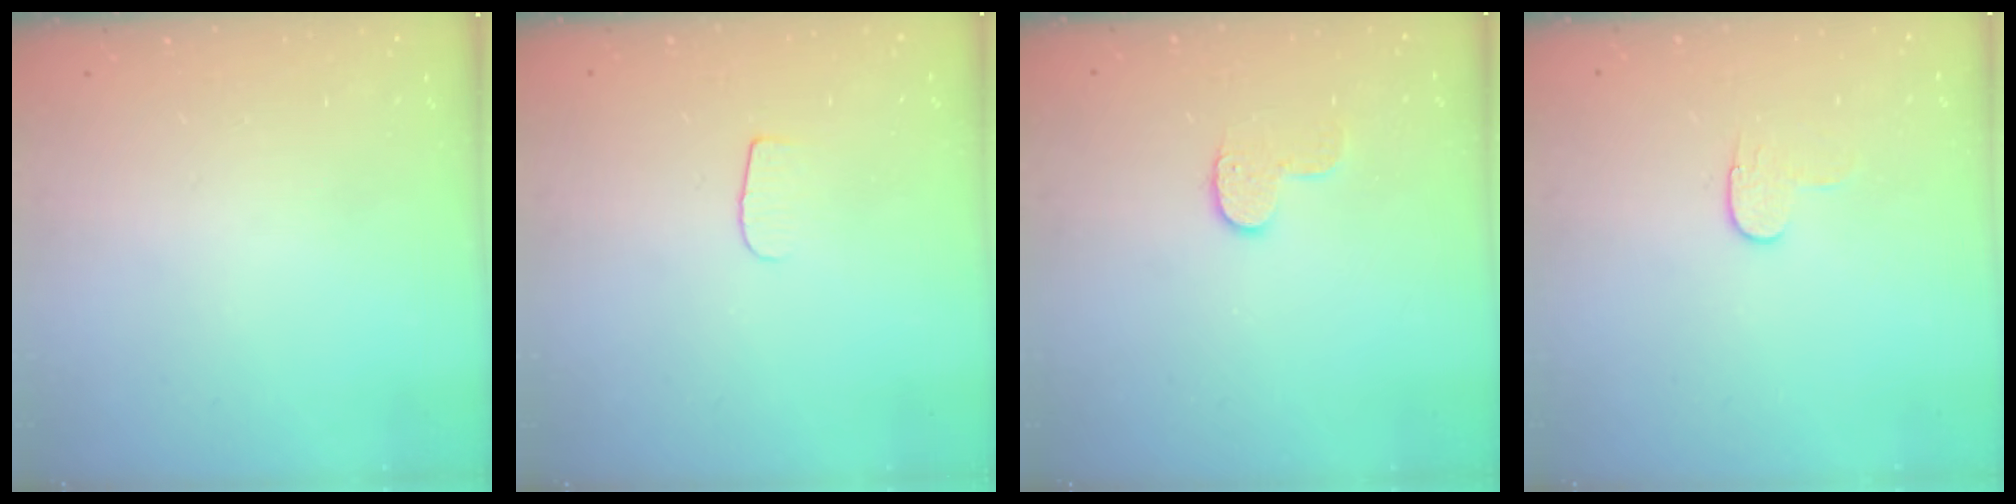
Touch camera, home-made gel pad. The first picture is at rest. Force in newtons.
{"total": 4.8, "press": 4.8, "slide": 0.6}
{"total": 6.8, "press": 6.8, "slide": 0.2}
{"total": 6.2, "press": 6.2, "slide": 0.5}